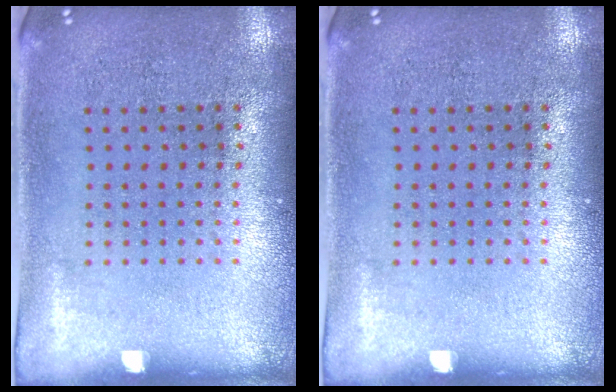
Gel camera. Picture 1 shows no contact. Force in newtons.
{"total": 0.0}